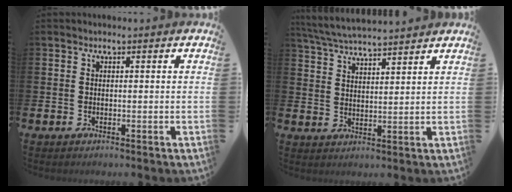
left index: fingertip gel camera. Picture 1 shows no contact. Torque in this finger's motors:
{"motor_torque": [0.97, -1.16, 0.38, 0.19]}